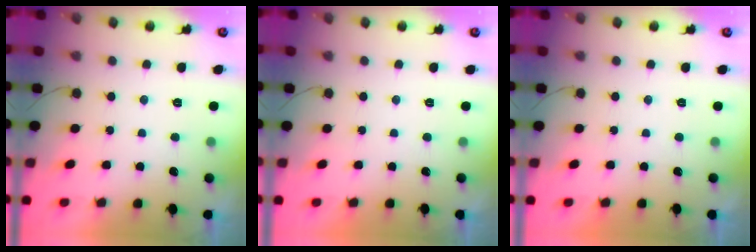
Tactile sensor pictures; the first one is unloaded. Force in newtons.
{"total": 1.7, "press": 1.7, "slide": 0.0}
{"total": 1.9, "press": 1.9, "slide": 0.0}